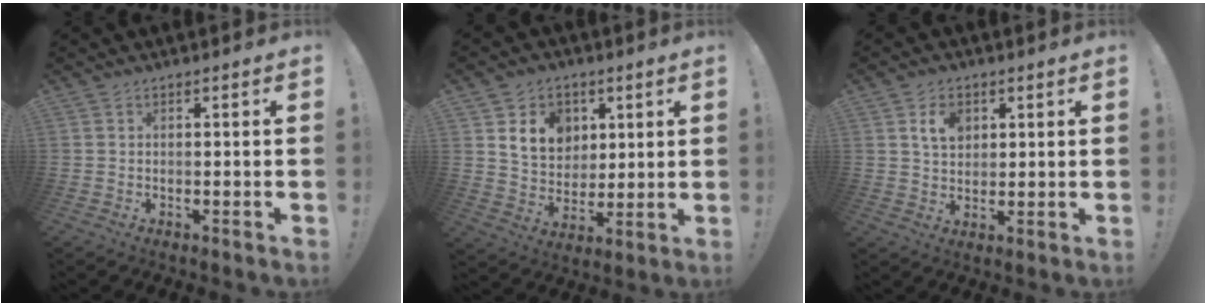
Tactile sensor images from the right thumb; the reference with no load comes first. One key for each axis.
{"total": 13.2, "fx": 5.7, "fy": 10.3, "fz": 5.9, "tx": -0.086, "ty": -0.021, "tz": 0.115}
{"total": 6.9, "fx": 2.9, "fy": 4.9, "fz": 3.9, "tx": -0.056, "ty": -0.003, "tz": 0.050}